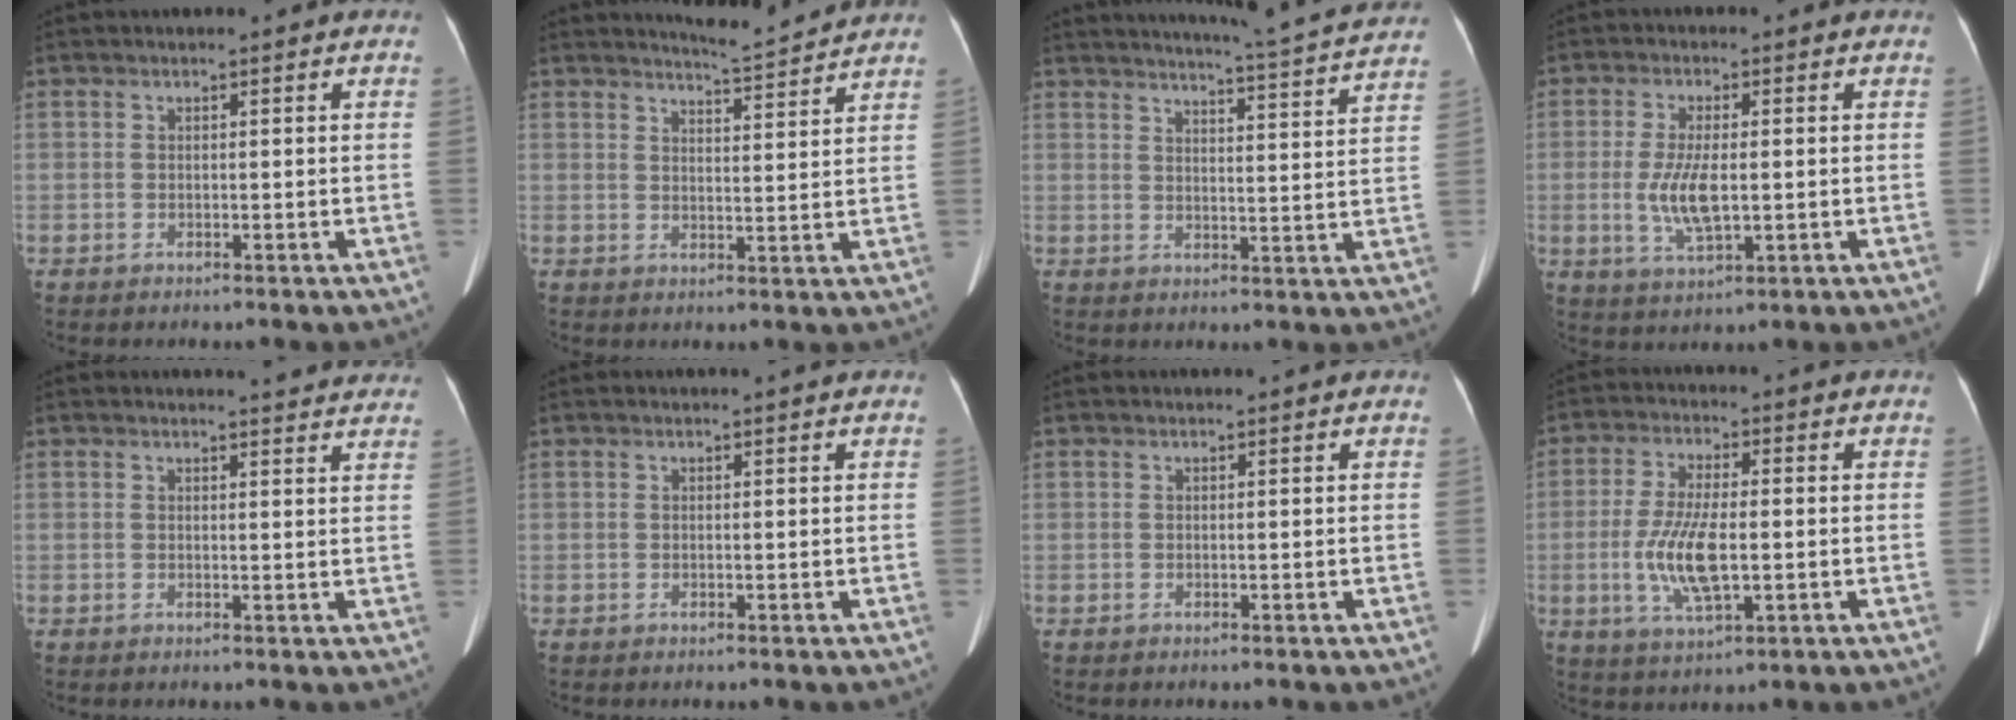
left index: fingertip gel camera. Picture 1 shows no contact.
{"total": 5.9, "force": [5.8, -0.7, 0.4], "torque": [-0.024, -0.008, 0.083]}
{"total": 14.9, "force": [14.2, -1.1, 4.5], "torque": [-0.081, -0.040, 0.171]}
{"total": 6.6, "force": [-0.5, 2.0, 6.2], "torque": [-0.136, -0.007, -0.004]}
{"total": 7.9, "force": [7.6, 0.7, 1.8], "torque": [-0.009, -0.011, 0.065]}
{"total": 0.9, "force": [0.8, -0.1, 0.3], "torque": [-0.010, 0.002, 0.013]}
{"total": 0.7, "force": [0.7, 0.0, 0.2], "torque": [-0.006, 0.004, 0.011]}
{"total": 9.1, "force": [-1.3, 2.5, 8.7], "torque": [-0.185, -0.005, -0.019]}